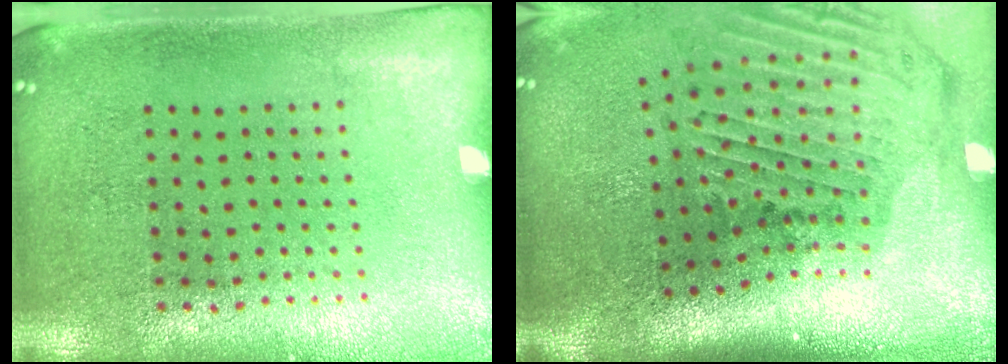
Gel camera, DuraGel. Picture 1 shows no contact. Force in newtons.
{"total": 2.9, "press": 2.1, "slide": 2.0}